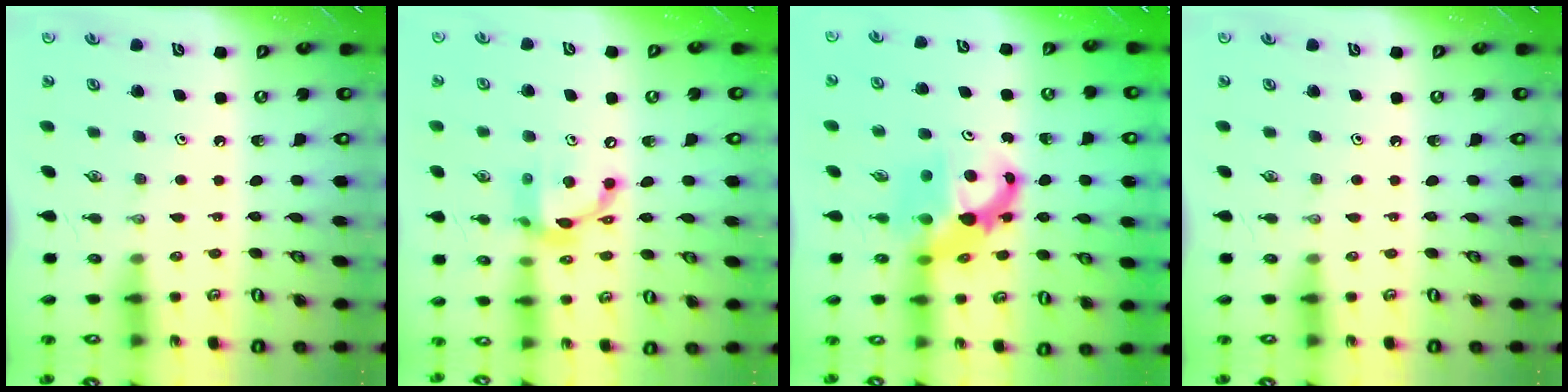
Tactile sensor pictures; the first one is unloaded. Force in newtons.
{"total": 12.4, "press": 12.4, "slide": 0.5}
{"total": 7.6, "press": 7.6, "slide": 0.6}
{"total": 0.0}